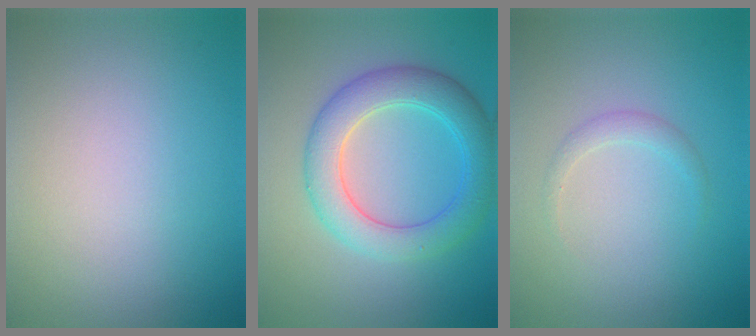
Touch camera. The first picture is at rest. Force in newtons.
{"total": 5.8, "press": 5.8, "slide": 0.2}
{"total": 1.1, "press": 1.1, "slide": 0.0}